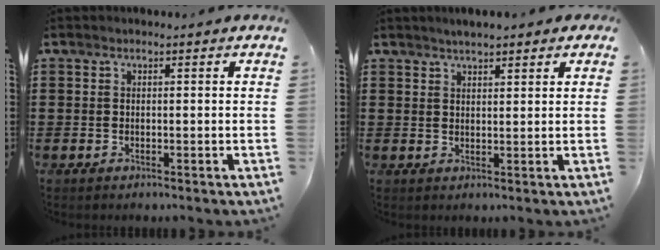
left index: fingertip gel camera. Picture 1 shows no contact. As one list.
[{"total": 2.3, "force": [2.0, 0.6, 1.0], "torque": [-0.024, 0.006, 0.036]}]